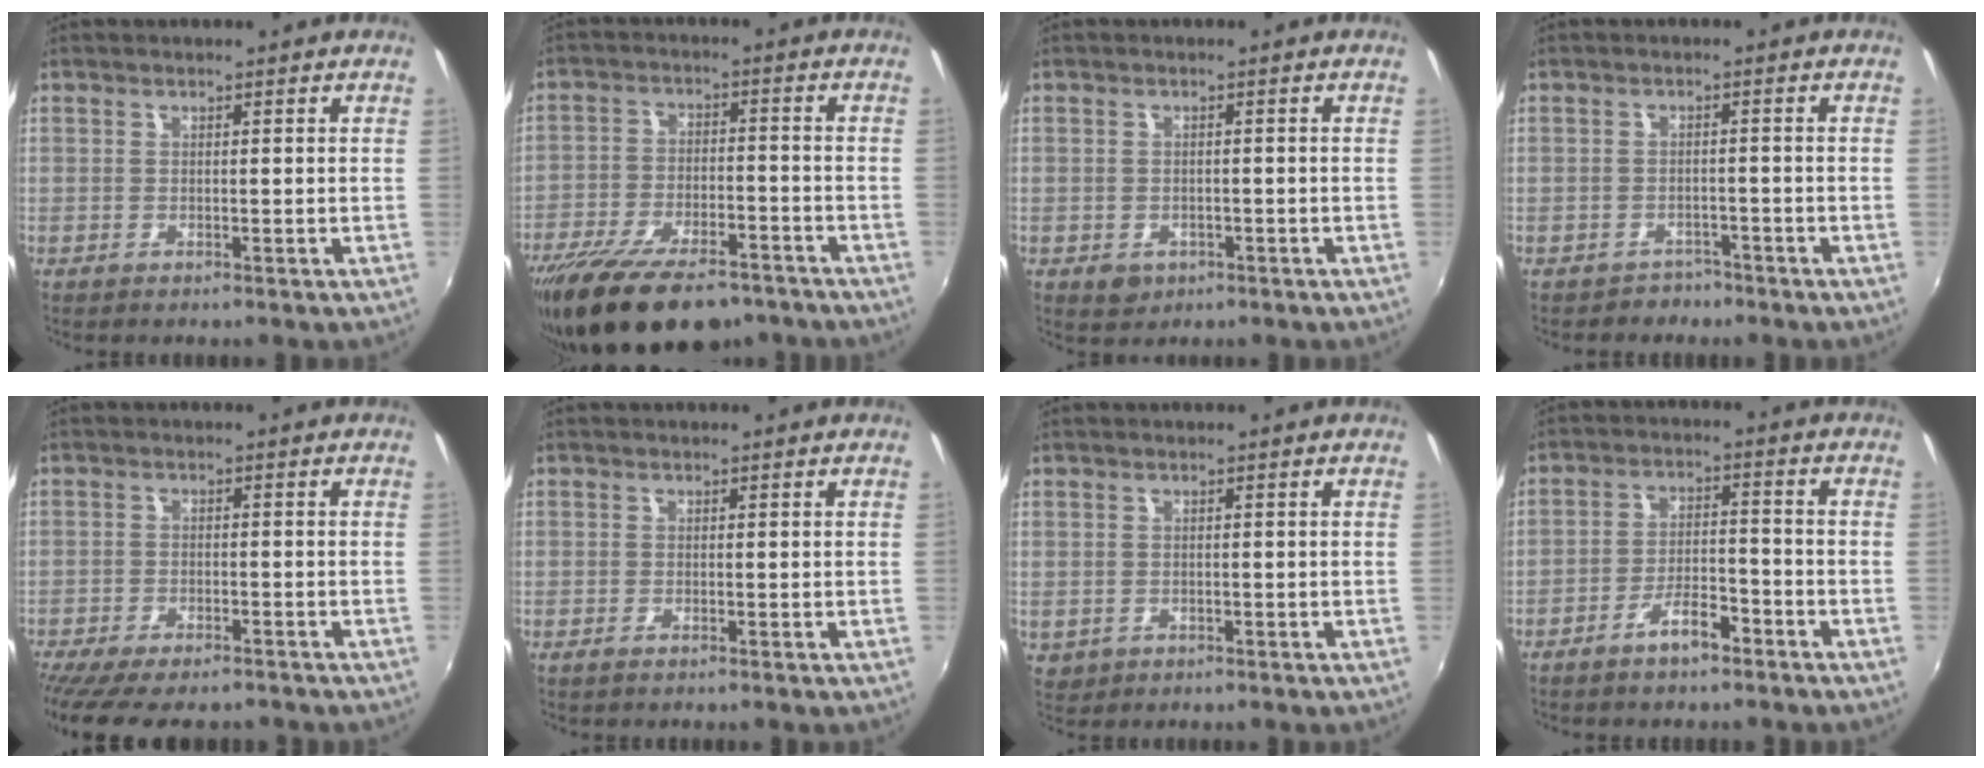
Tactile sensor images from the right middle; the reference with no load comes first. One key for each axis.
{"total": 18.3, "fx": -13.8, "fy": 6.7, "fz": 9.9, "tx": -0.201, "ty": -0.034, "tz": -0.217}
{"total": 3.1, "fx": -1.3, "fy": 2.5, "fz": 1.3, "tx": -0.027, "ty": -0.004, "tz": -0.013}
{"total": 3.1, "fx": -2.4, "fy": 2.0, "fz": -0.1, "tx": -0.005, "ty": 0.003, "tz": -0.036}
{"total": 11.9, "fx": -10.0, "fy": 3.1, "fz": 5.6, "tx": -0.127, "ty": -0.037, "tz": -0.159}
{"total": 0.6, "fx": -0.5, "fy": 0.0, "fz": 0.4, "tx": -0.008, "ty": -0.002, "tz": -0.010}
{"total": 2.4, "fx": -0.3, "fy": 2.2, "fz": 1.0, "tx": -0.022, "ty": -0.002, "tz": 0.002}
{"total": 5.7, "fx": -4.2, "fy": 1.9, "fz": 3.4, "tx": -0.074, "ty": 0.007, "tz": -0.068}